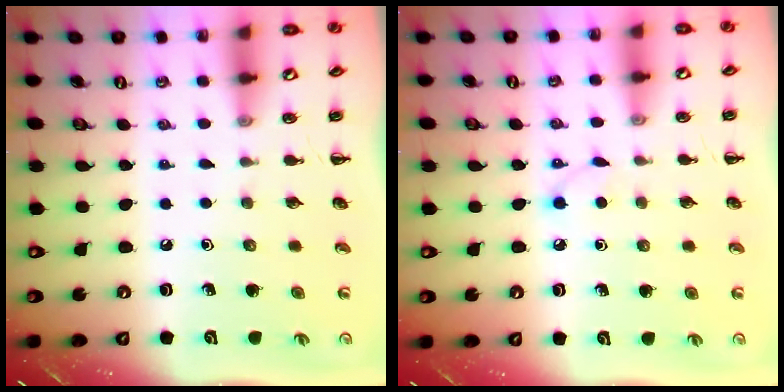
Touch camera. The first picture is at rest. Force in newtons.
{"total": 2.7, "press": 2.5, "slide": 0.9}